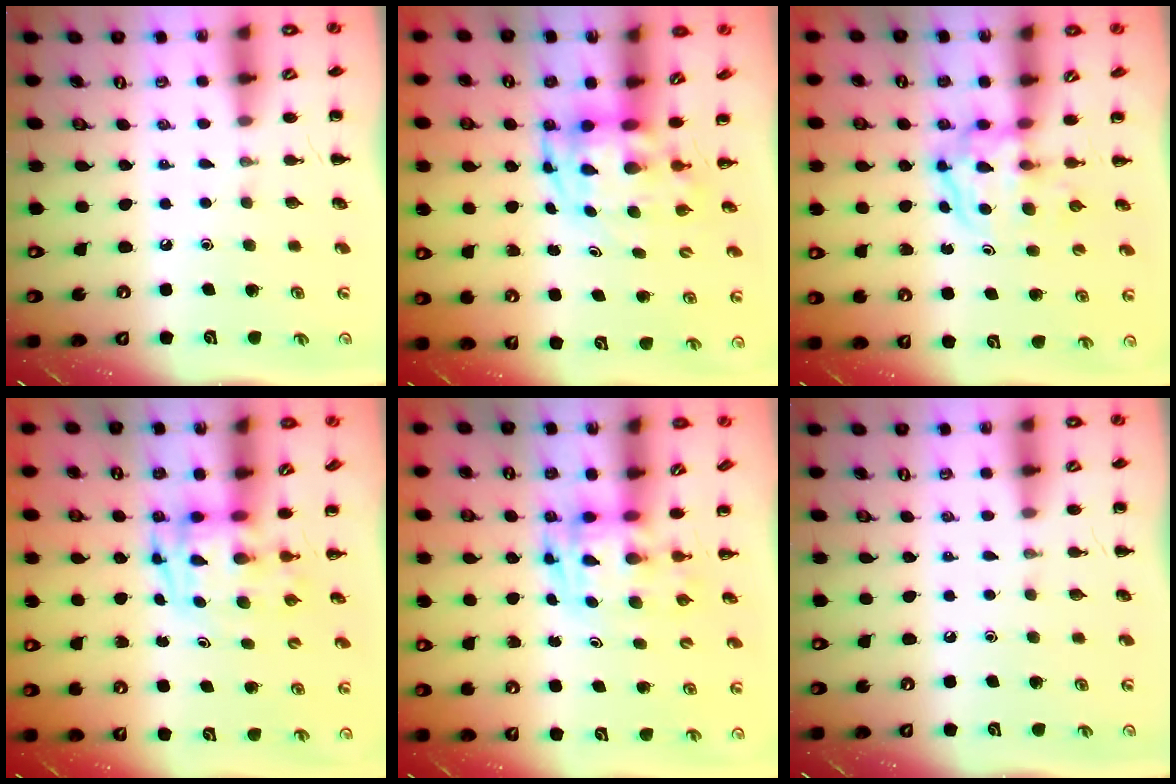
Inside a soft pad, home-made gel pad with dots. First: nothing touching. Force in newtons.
{"total": 3.7, "press": 3.7, "slide": 0.8}
{"total": 3.8, "press": 3.8, "slide": 0.4}
{"total": 3.3, "press": 3.2, "slide": 0.7}
{"total": 3.6, "press": 3.5, "slide": 0.6}
{"total": 0.0}